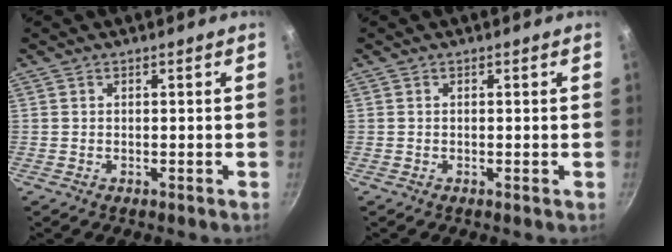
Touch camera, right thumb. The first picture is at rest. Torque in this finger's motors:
{"motor_torque": [0.19, -0.01, -0.06, -0.37, 0.00]}